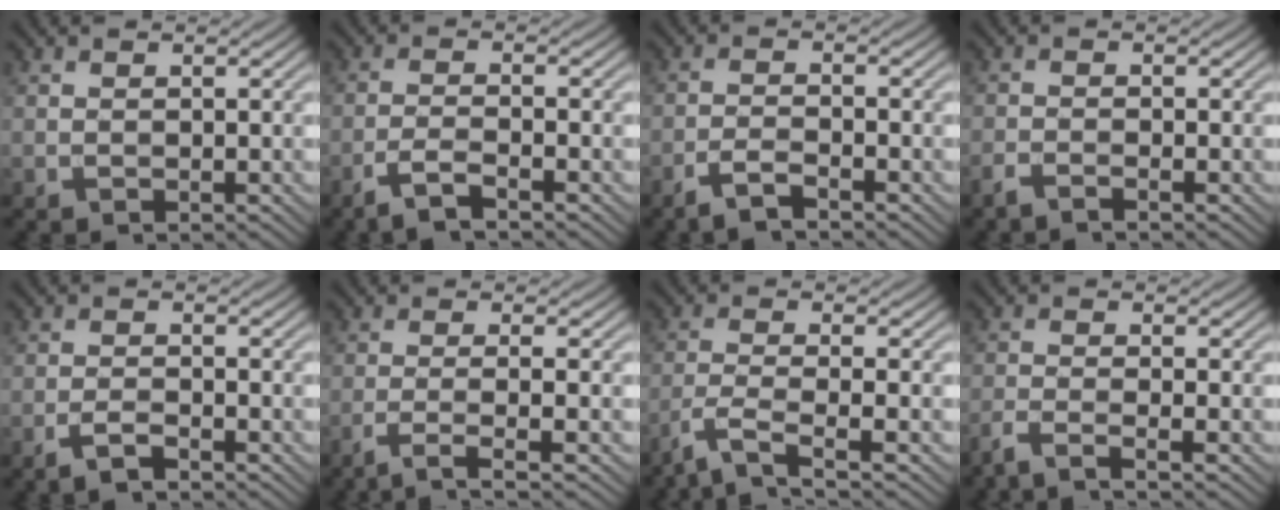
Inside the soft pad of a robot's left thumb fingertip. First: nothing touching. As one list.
[{"total": 3.7, "force": [-2.6, 0.6, 2.5], "torque": [-0.046, 0.004, -0.065]}, {"total": 3.2, "force": [-2.6, 0.5, 1.9], "torque": [-0.038, 0.002, -0.058]}, {"total": 1.9, "force": [-1.6, 0.1, 1.0], "torque": [-0.022, -0.006, -0.039]}, {"total": 2.5, "force": [-1.8, 0.6, 1.5], "torque": [-0.034, 0.001, -0.040]}, {"total": 4.0, "force": [-2.3, 0.5, 3.3], "torque": [-0.046, 0.008, -0.063]}, {"total": 5.0, "force": [-3.5, 0.8, 3.4], "torque": [-0.062, -0.003, -0.085]}, {"total": 3.4, "force": [-2.5, 0.4, 2.2], "torque": [-0.038, -0.006, -0.069]}]